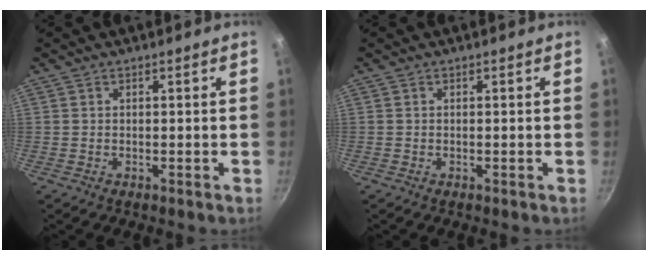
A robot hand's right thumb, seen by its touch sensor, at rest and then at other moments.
{"total": 0.0}